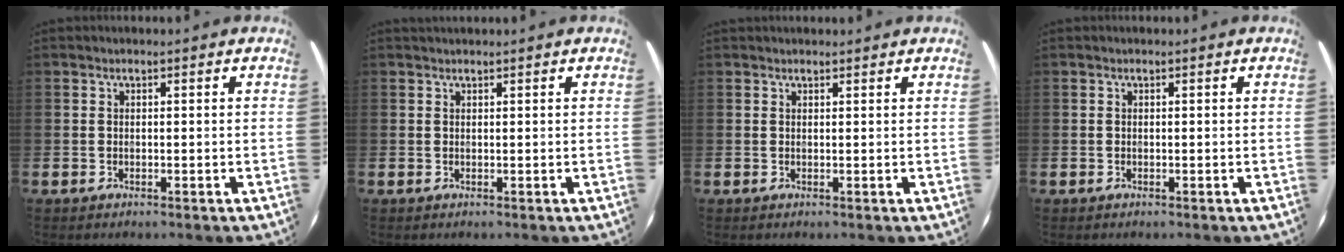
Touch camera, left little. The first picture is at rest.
{"total": 0.6, "force": [0.6, 0.0, 0.0], "torque": [0.000, 0.000, 0.011]}
{"total": 0.8, "force": [0.7, 0.2, 0.0], "torque": [0.008, -0.002, 0.013]}
{"total": 0.0}